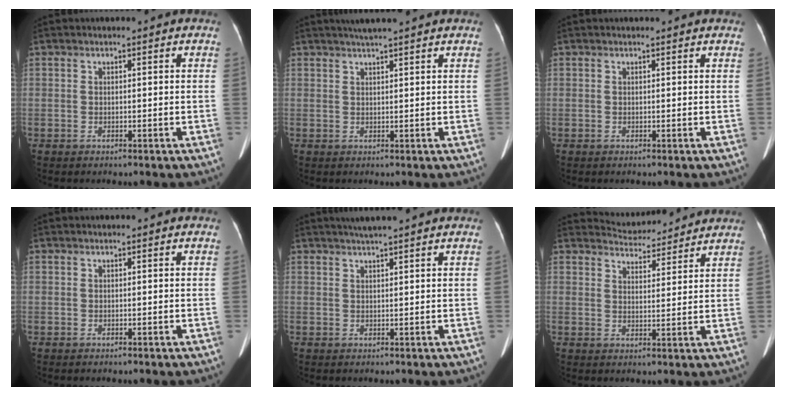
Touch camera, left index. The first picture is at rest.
{"total": 5.3, "force": [4.5, -0.3, 2.8], "torque": [-0.046, 0.025, 0.067]}
{"total": 1.8, "force": [1.8, 0.2, 0.5], "torque": [-0.013, 0.011, 0.014]}
{"total": 0.0}
{"total": 5.1, "force": [4.3, -0.3, 2.7], "torque": [-0.043, 0.023, 0.065]}
{"total": 7.7, "force": [7.6, 1.2, 0.5], "torque": [-0.011, 0.014, 0.104]}